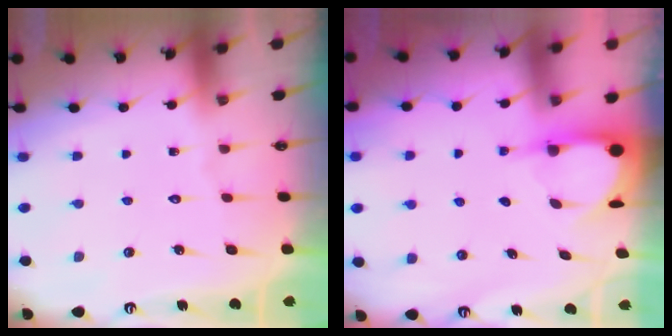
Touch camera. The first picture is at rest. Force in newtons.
{"total": 3.9, "press": 3.9, "slide": 0.3}